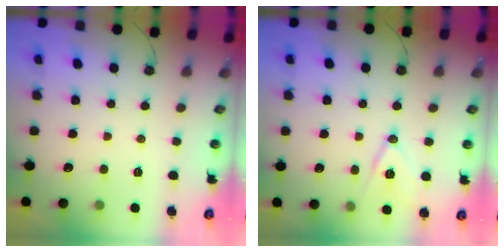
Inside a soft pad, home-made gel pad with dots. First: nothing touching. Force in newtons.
{"total": 10.8, "press": 10.3, "slide": 3.3}